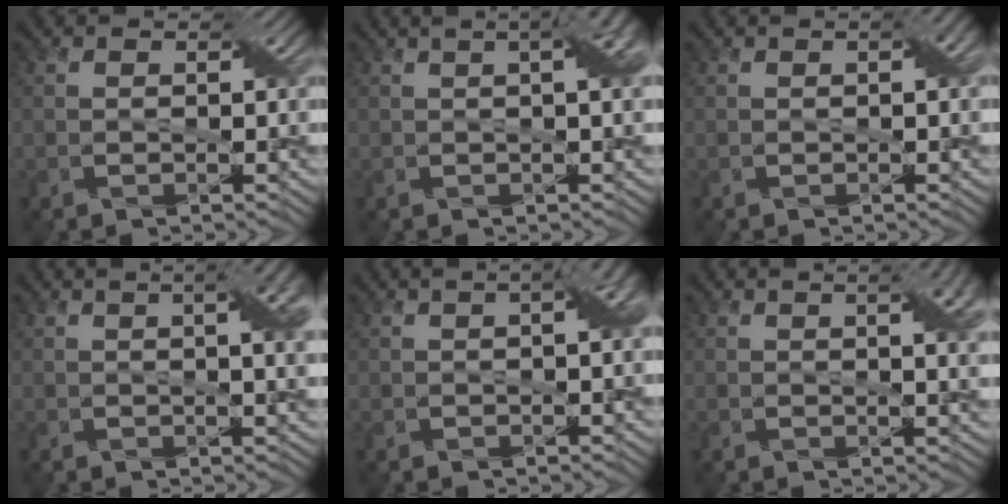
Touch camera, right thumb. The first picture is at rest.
{"total": 5.9, "force": [1.4, 2.1, 5.3], "torque": [-0.047, 0.030, 0.006]}
{"total": 1.7, "force": [0.3, 0.2, 1.6], "torque": [-0.024, 0.010, 0.004]}
{"total": 7.0, "force": [1.9, 2.4, 6.3], "torque": [-0.058, 0.026, 0.014]}
{"total": 3.7, "force": [0.5, 1.2, 3.5], "torque": [-0.035, 0.019, 0.008]}
{"total": 6.1, "force": [2.2, 1.9, 5.4], "torque": [-0.058, 0.017, 0.023]}